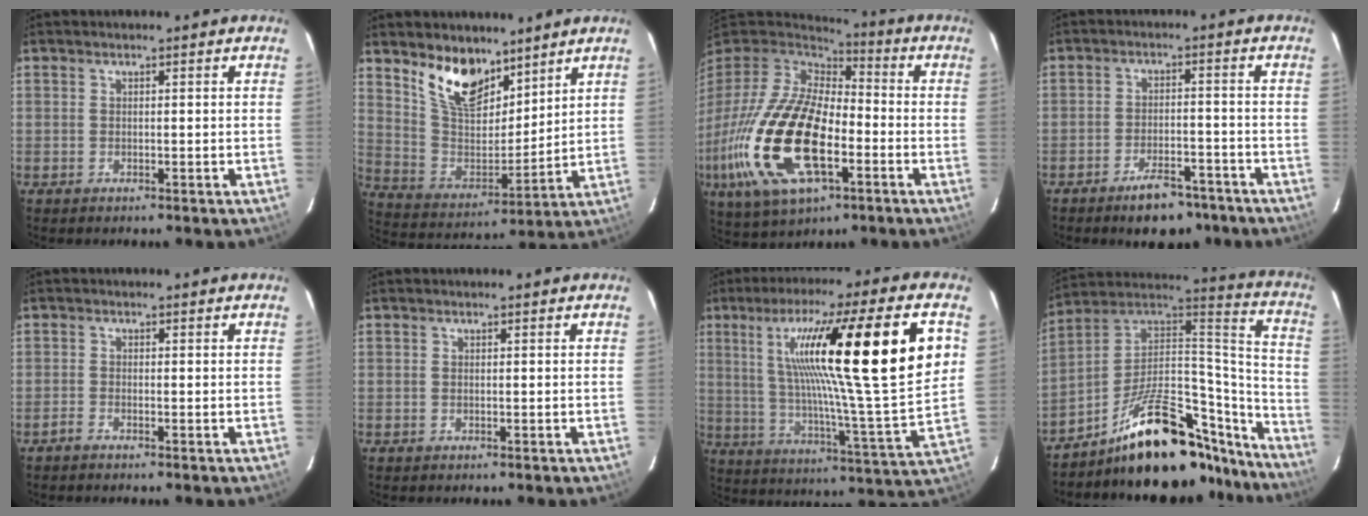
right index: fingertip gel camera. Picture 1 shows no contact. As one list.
[{"total": 13.6, "force": [9.5, 6.6, 7.1], "torque": [-0.140, -0.002, 0.187]}, {"total": 27.3, "force": [-8.3, 13.6, 22.1], "torque": [-0.487, -0.051, -0.143]}, {"total": 8.4, "force": [-6.3, 3.6, 4.2], "torque": [-0.081, 0.012, -0.086]}, {"total": 1.0, "force": [-1.0, 0.1, 0.4], "torque": [-0.016, 0.001, -0.024]}, {"total": 0.0}, {"total": 27.6, "force": [8.6, 1.3, 26.2], "torque": [-0.421, 0.013, 0.146]}, {"total": 27.3, "force": [-20.2, 10.6, 15.0], "torque": [-0.211, 0.051, -0.298]}]